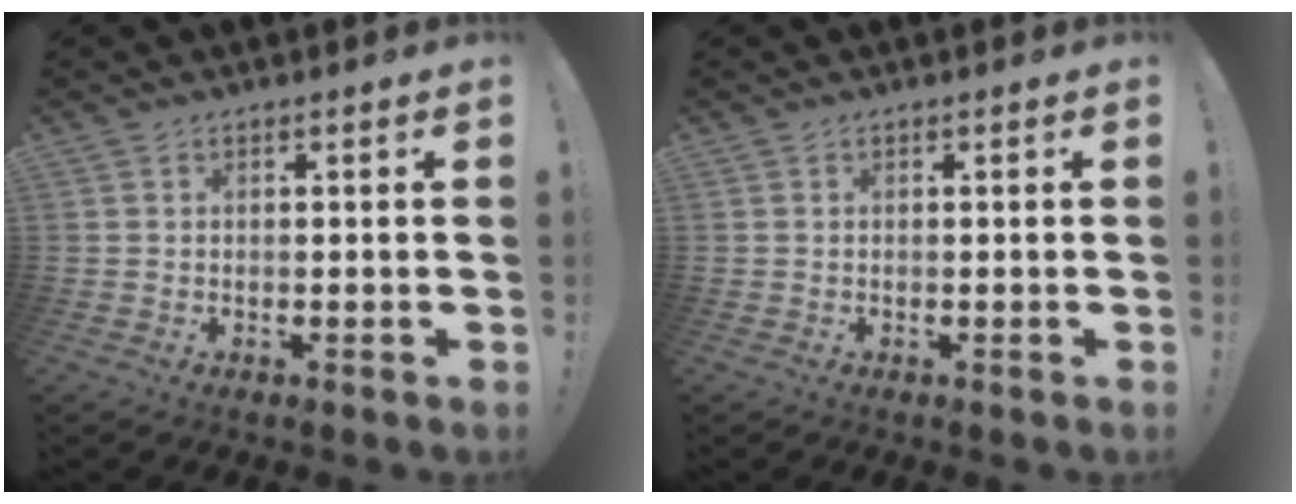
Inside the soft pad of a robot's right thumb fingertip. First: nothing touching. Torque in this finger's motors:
{"motor_torque": [0.44, -0.27, 0.30, 0.06, 0.00]}